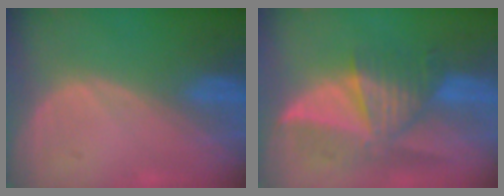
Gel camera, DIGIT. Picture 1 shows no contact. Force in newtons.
{"total": 8.7, "press": 8.0, "slide": 3.5}